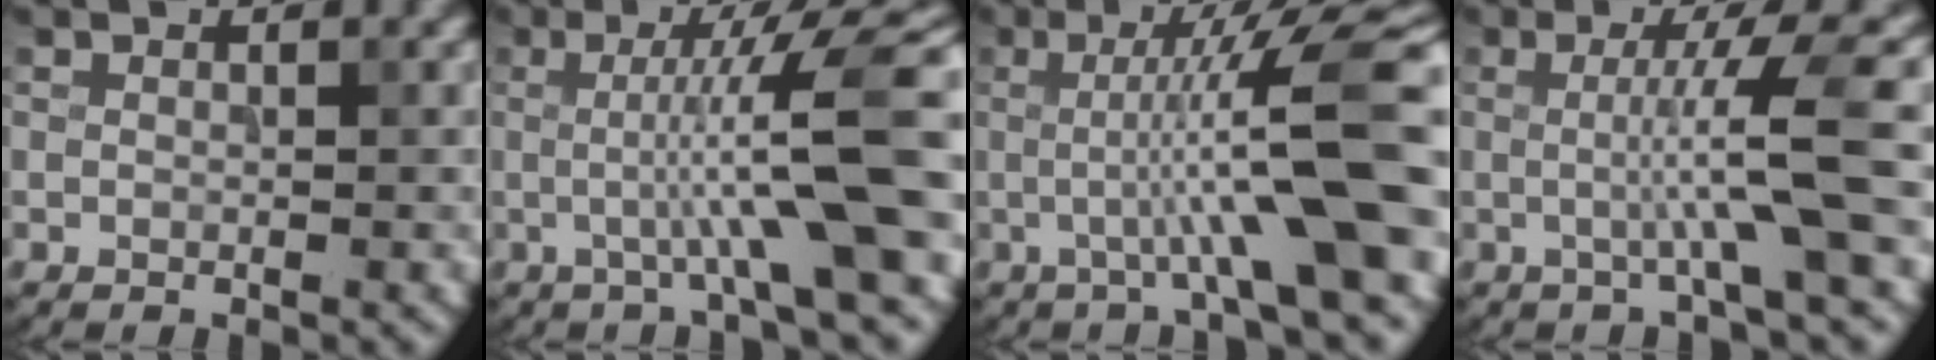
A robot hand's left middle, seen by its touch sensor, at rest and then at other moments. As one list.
[{"total": 10.0, "force": [-0.3, 1.7, 9.9], "torque": [-0.126, 0.006, -0.009]}, {"total": 11.2, "force": [-0.5, 1.9, 11.0], "torque": [-0.142, 0.012, -0.013]}, {"total": 6.8, "force": [-0.4, 0.7, 6.8], "torque": [-0.108, 0.008, -0.011]}]